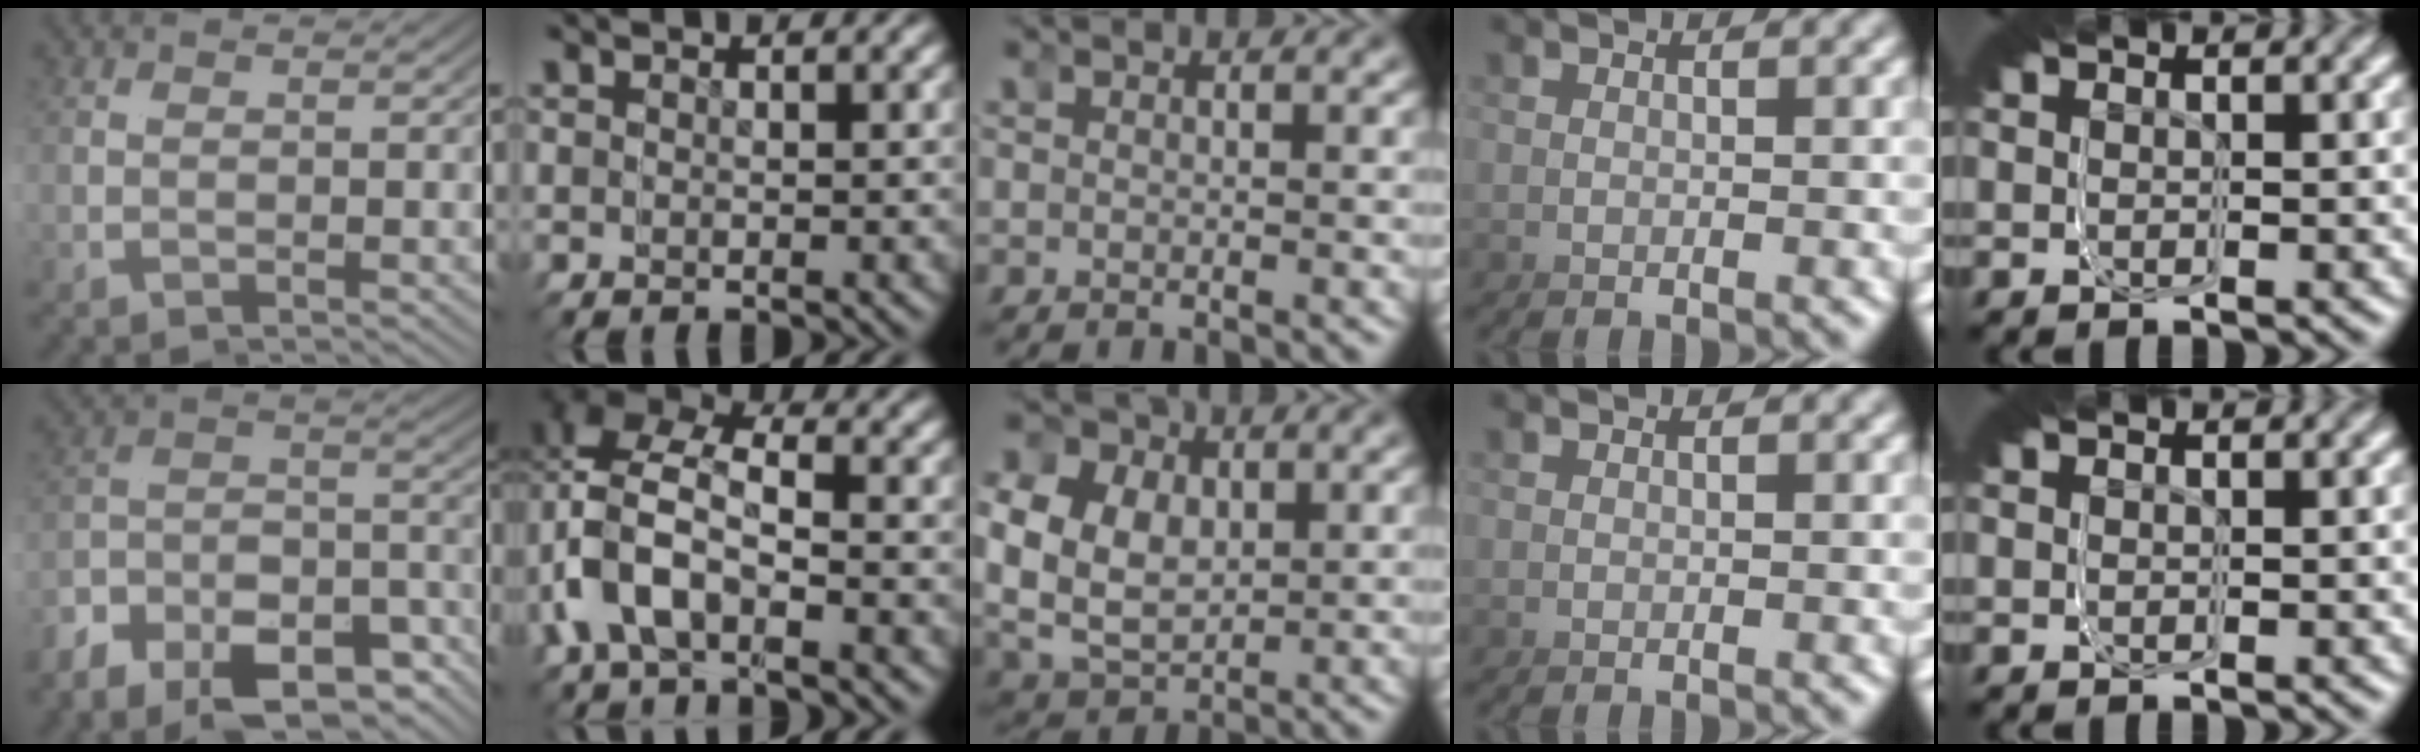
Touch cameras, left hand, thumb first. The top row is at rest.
{"thumb": {"total": 6.1, "force": [-5.0, 0.9, 3.5], "torque": [-0.055, 0.023, -0.103]}, "index": {"total": 7.6, "force": [-0.5, 5.9, 4.7], "torque": [-0.090, -0.008, -0.016]}, "middle": {"total": 12.0, "force": [0.9, 10.4, 5.8], "torque": [-0.153, -0.030, 0.017]}}